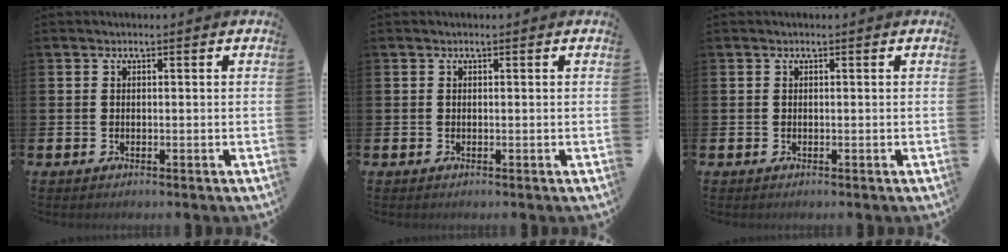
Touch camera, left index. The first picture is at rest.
{"total": 0.0}
{"total": 0.0}